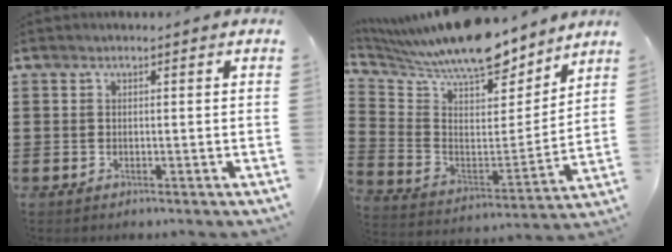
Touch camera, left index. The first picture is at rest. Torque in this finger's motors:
{"motor_torque": [2.14, 0.00, 1.05, 0.21]}